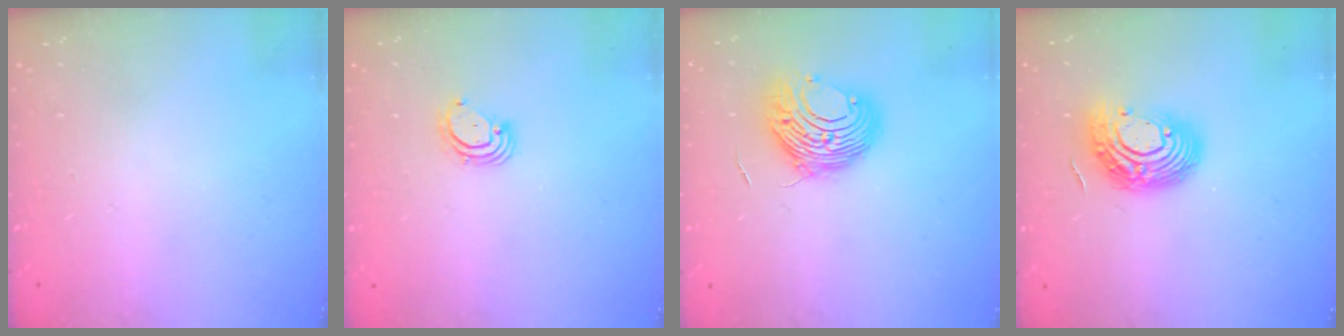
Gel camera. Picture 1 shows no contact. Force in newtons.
{"total": 3.7, "press": 3.7, "slide": 0.1}
{"total": 11.1, "press": 11.1, "slide": 0.9}
{"total": 13.3, "press": 13.3, "slide": 1.0}